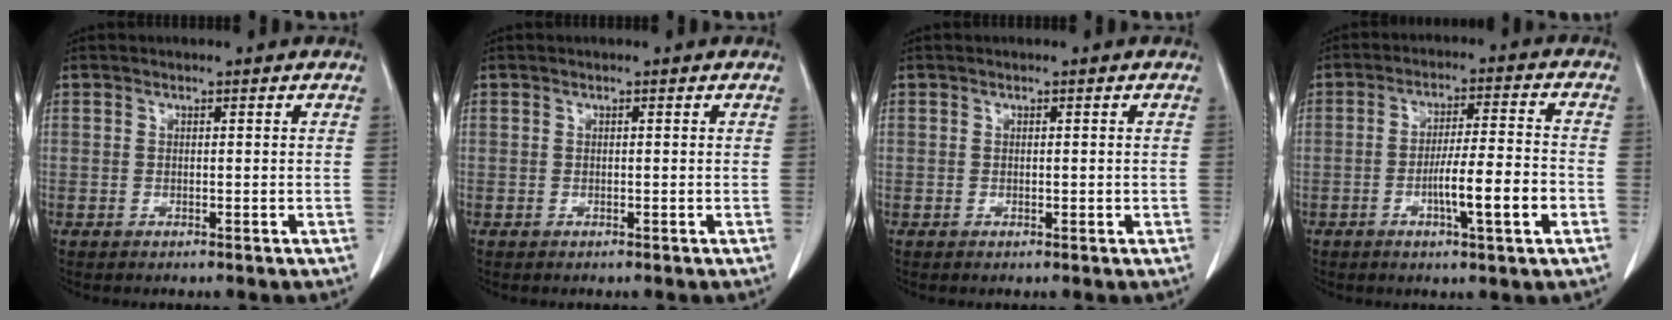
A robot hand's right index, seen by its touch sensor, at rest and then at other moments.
{"total": 0.0}
{"total": 1.1, "force": [-0.1, 0.7, 0.9], "torque": [-0.020, 0.001, 0.001]}
{"total": 9.5, "force": [-3.1, 0.8, 8.9], "torque": [-0.146, 0.005, -0.049]}